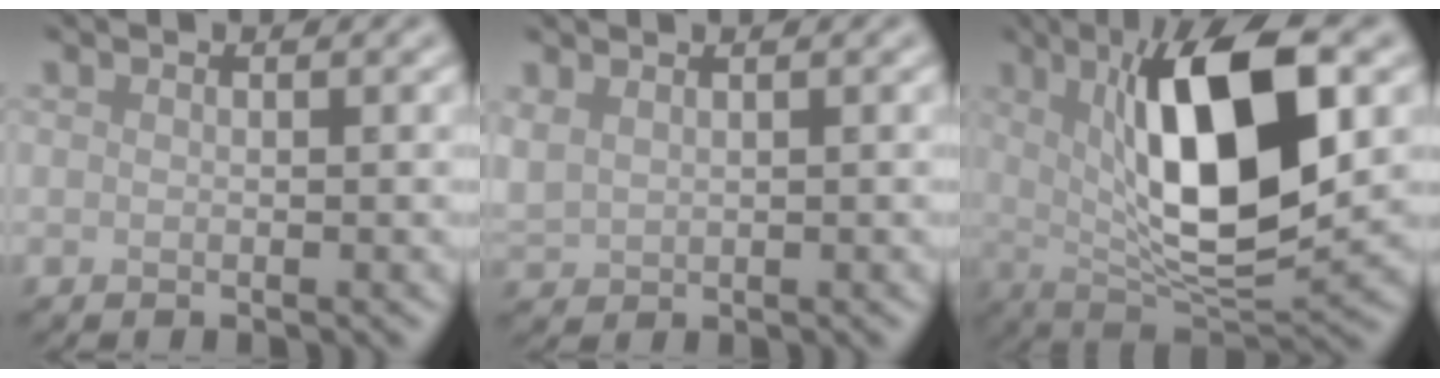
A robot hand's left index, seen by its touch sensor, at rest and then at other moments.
{"total": 1.2, "force": [1.0, 0.4, 0.4], "torque": [-0.024, 0.003, 0.029]}
{"total": 11.6, "force": [2.0, 3.7, 10.8], "torque": [-0.174, 0.003, 0.035]}